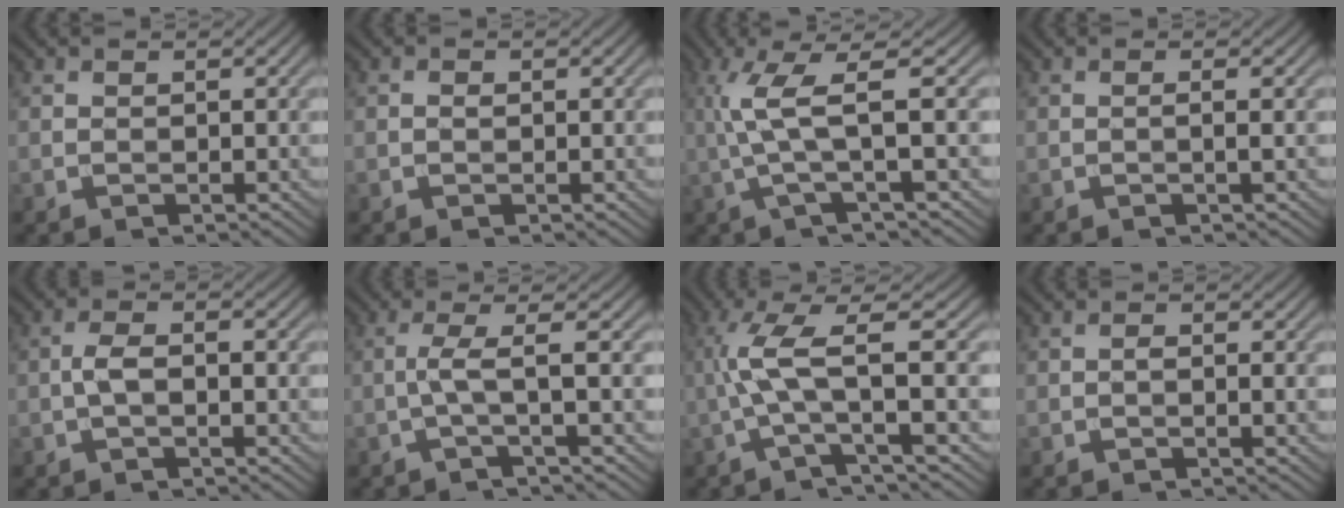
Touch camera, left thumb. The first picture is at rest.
{"total": 0.6, "force": [0.0, 0.4, 0.5], "torque": [-0.007, 0.000, -0.001]}
{"total": 7.0, "force": [0.6, 1.0, 6.9], "torque": [-0.144, 0.014, 0.008]}
{"total": 1.2, "force": [0.0, 0.0, 1.2], "torque": [-0.021, 0.005, -0.005]}
{"total": 3.0, "force": [-0.6, 1.1, 2.7], "torque": [-0.058, 0.006, -0.015]}
{"total": 3.5, "force": [-0.4, 0.2, 3.4], "torque": [-0.062, 0.009, -0.023]}
{"total": 7.3, "force": [-0.7, 1.0, 7.2], "torque": [-0.148, 0.018, -0.025]}
{"total": 1.1, "force": [-0.4, 0.3, 1.0], "torque": [-0.017, 0.002, -0.007]}